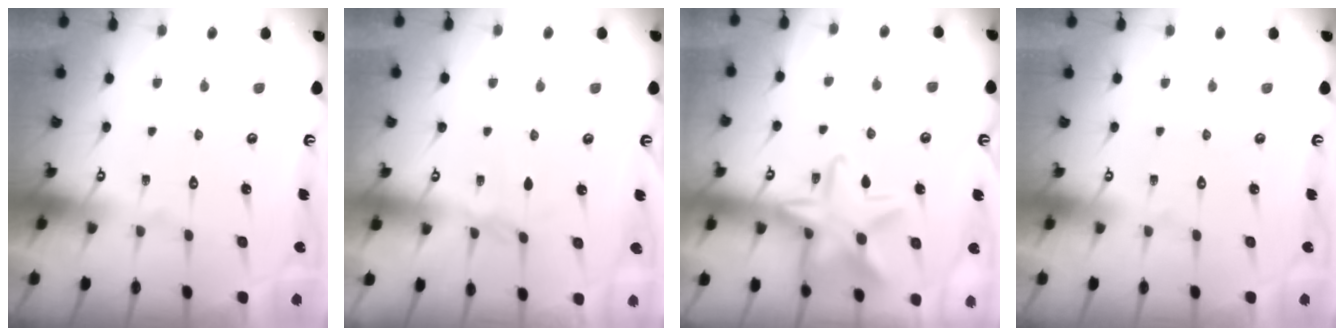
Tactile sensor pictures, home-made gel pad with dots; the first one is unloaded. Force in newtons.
{"total": 3.5, "press": 3.4, "slide": 0.5}
{"total": 16.3, "press": 16.3, "slide": 0.9}
{"total": 0.0}